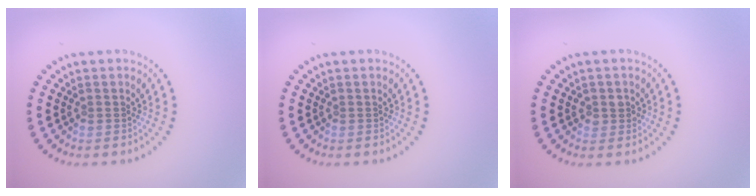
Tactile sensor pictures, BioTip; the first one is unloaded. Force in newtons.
{"total": 0.0}
{"total": 1.3, "press": 1.2, "slide": 0.5}